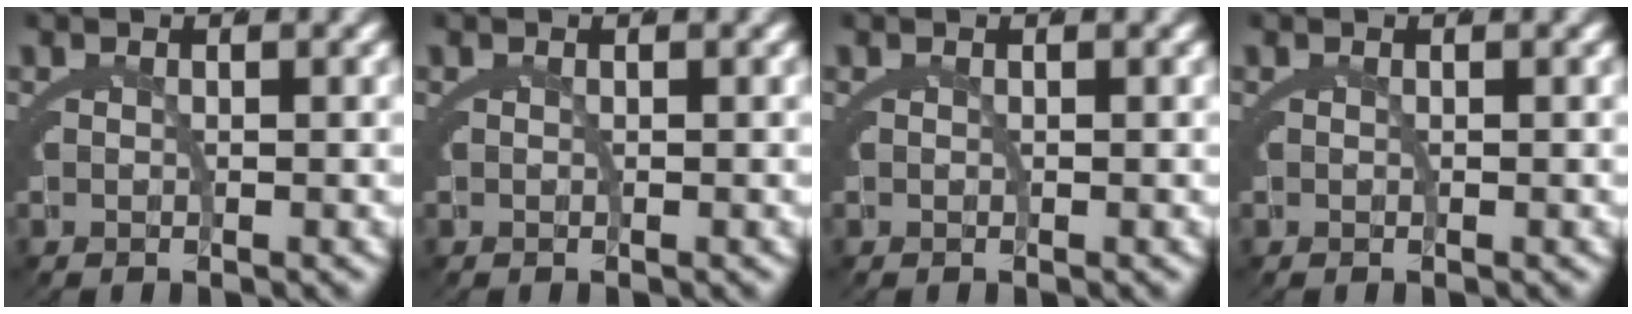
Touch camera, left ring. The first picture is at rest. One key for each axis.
{"total": 0.0}
{"total": 0.0}
{"total": 0.0}